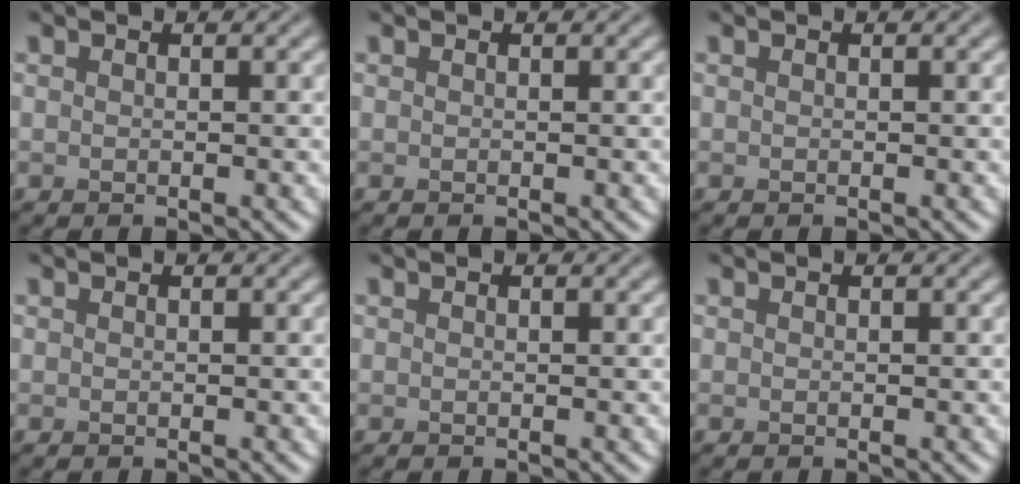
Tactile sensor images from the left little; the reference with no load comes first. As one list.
[{"total": 0.0}, {"total": 0.0}, {"total": 0.0}, {"total": 0.0}, {"total": 0.0}]